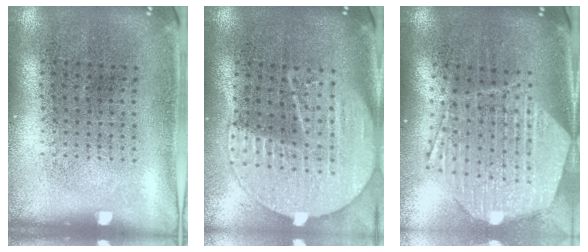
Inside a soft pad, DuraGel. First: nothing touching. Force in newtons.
{"total": 2.0, "press": 1.8, "slide": 1.0}
{"total": 2.9, "press": 2.3, "slide": 1.8}